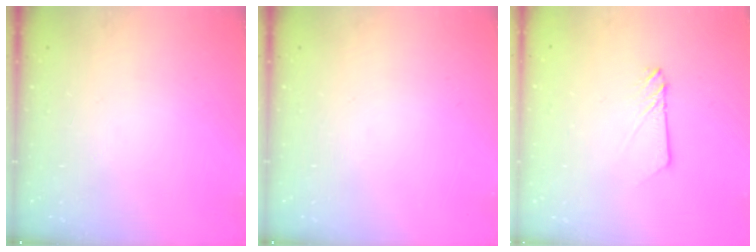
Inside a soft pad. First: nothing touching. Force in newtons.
{"total": 0.0}
{"total": 2.3, "press": 2.3, "slide": 0.3}